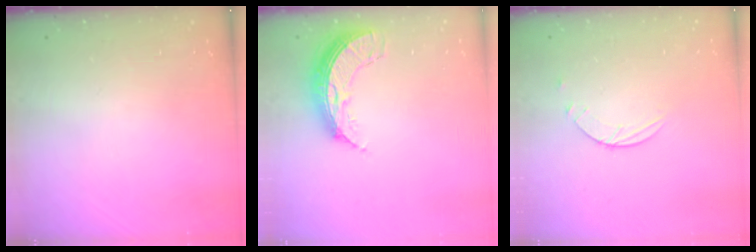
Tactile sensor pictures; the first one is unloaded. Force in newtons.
{"total": 8.6, "press": 8.6, "slide": 0.7}
{"total": 2.5, "press": 2.4, "slide": 0.3}